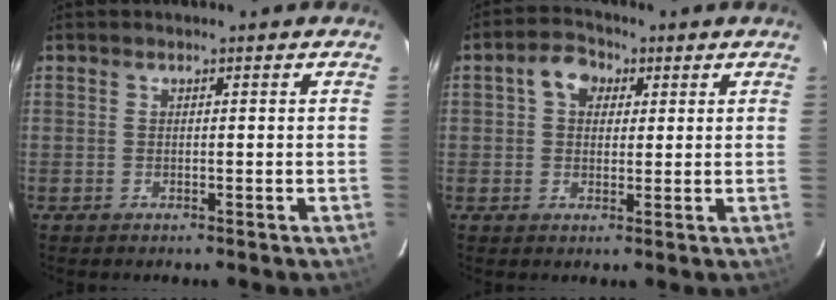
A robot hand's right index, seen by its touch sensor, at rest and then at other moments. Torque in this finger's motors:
{"motor_torque": [0.16, 0.15, 0.12, 0.04]}